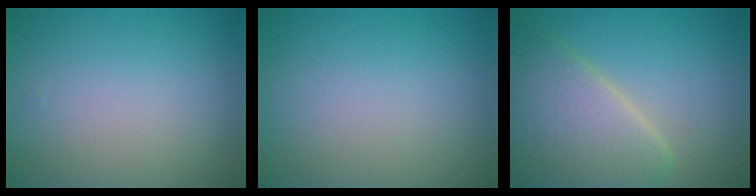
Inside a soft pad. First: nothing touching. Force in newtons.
{"total": 0.0}
{"total": 7.4, "press": 7.4, "slide": 0.4}